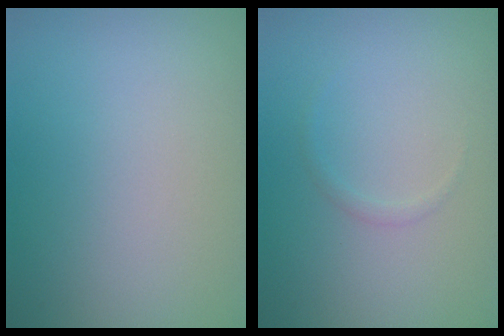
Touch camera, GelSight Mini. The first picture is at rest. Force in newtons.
{"total": 0.6, "press": 0.6, "slide": 0.0}